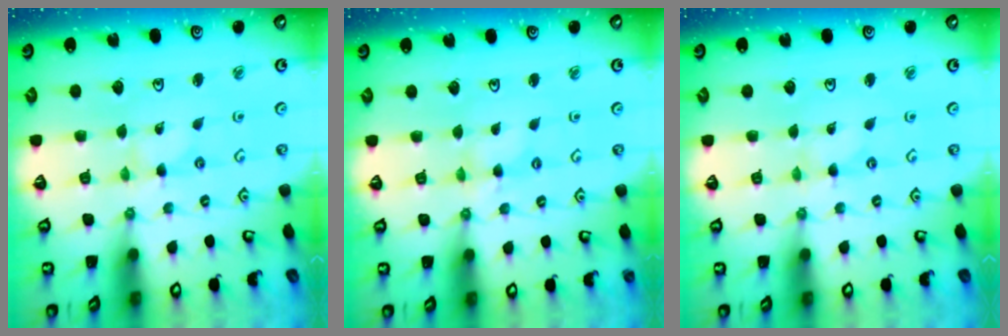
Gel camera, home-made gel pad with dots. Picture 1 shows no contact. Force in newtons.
{"total": 1.1, "press": 1.0, "slide": 0.2}
{"total": 0.0}